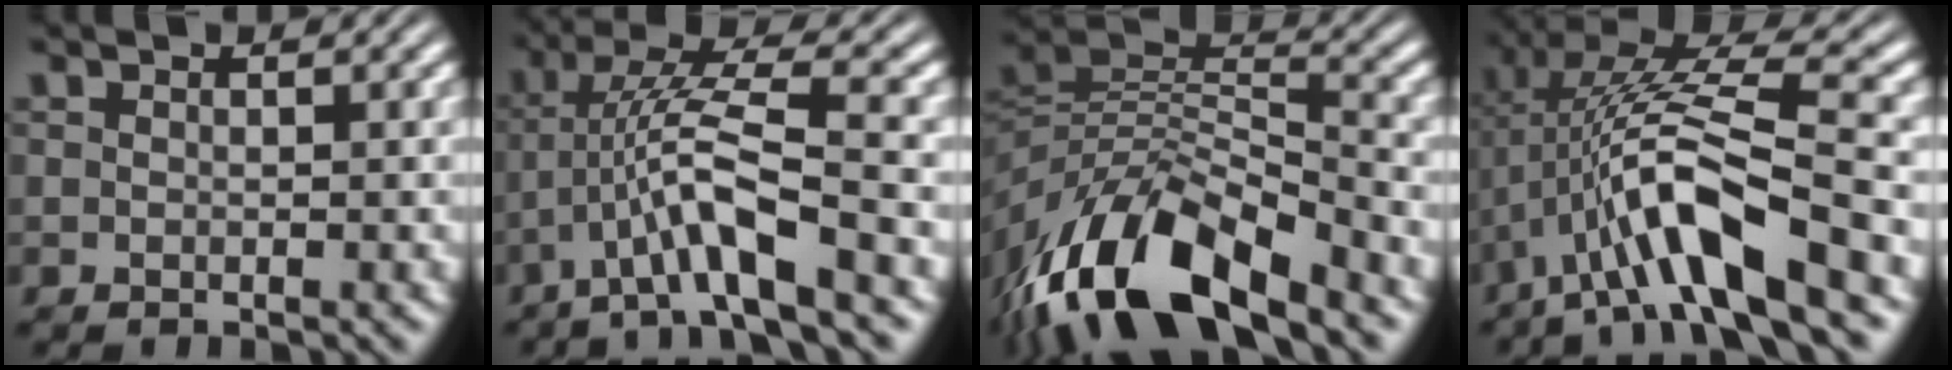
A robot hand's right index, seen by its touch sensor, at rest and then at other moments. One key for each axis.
{"total": 5.9, "fx": -0.2, "fy": 1.3, "fz": 5.7, "tx": -0.105, "ty": -0.002, "tz": -0.001}
{"total": 11.3, "fx": -4.0, "fy": 6.3, "fz": 8.5, "tx": -0.160, "ty": -0.039, "tz": -0.051}
{"total": 8.0, "fx": -0.4, "fy": 2.3, "fz": 7.6, "tx": -0.143, "ty": -0.002, "tz": -0.001}